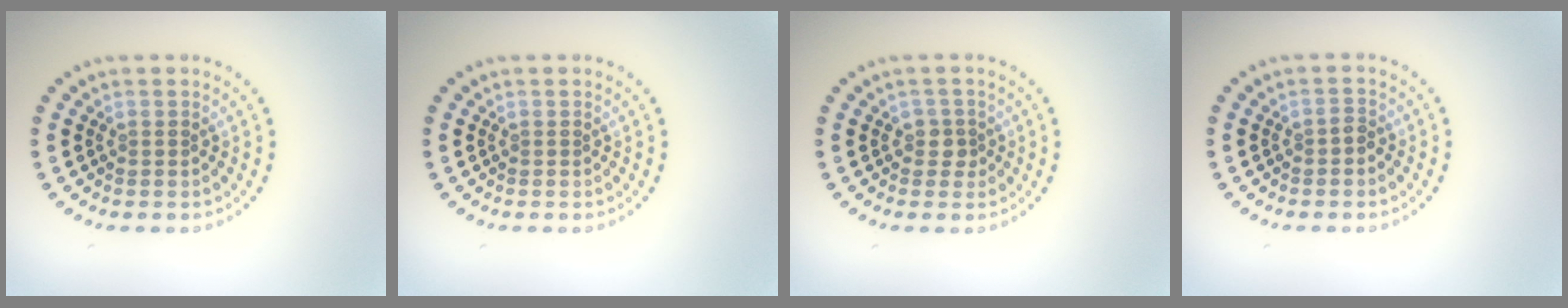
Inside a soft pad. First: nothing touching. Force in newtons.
{"total": 0.0}
{"total": 1.5, "press": 1.2, "slide": 0.9}
{"total": 1.0, "press": 0.9, "slide": 0.4}